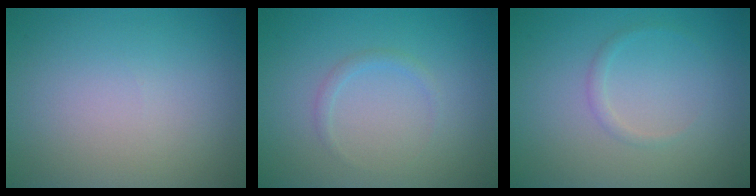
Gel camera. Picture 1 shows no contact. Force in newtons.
{"total": 0.8, "press": 0.8, "slide": 0.0}
{"total": 0.8, "press": 0.8, "slide": 0.0}